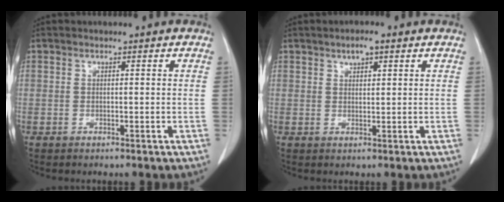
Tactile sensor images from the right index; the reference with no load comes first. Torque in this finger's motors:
{"motor_torque": [0.20, 0.21, 0.00, 0.04]}